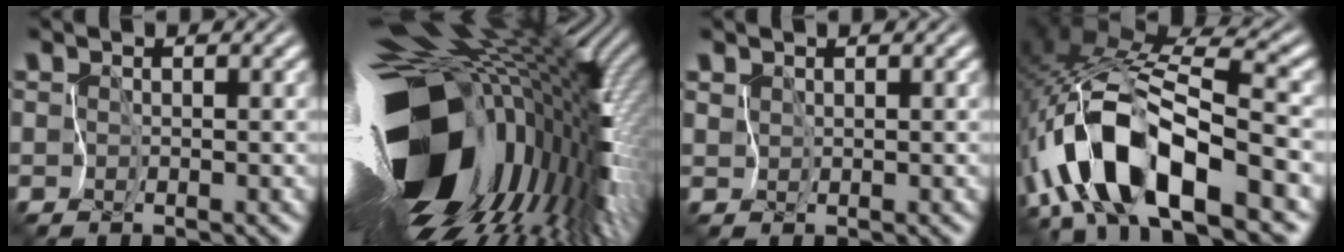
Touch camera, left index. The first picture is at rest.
{"total": 19.1, "force": [-2.5, 10.0, 16.1], "torque": [-0.305, -0.062, -0.022]}
{"total": 1.2, "force": [0.9, 0.7, 0.2], "torque": [-0.014, 0.006, 0.023]}
{"total": 11.2, "force": [-4.8, 4.4, 9.1], "torque": [-0.195, 0.004, -0.071]}